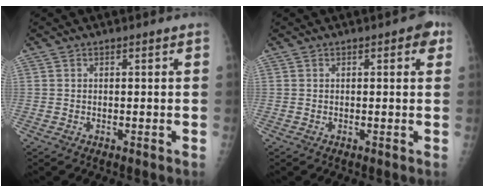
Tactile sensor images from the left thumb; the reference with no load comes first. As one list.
[{"total": 2.9, "force": [1.1, 1.3, 2.3], "torque": [-0.015, 0.002, 0.007]}]